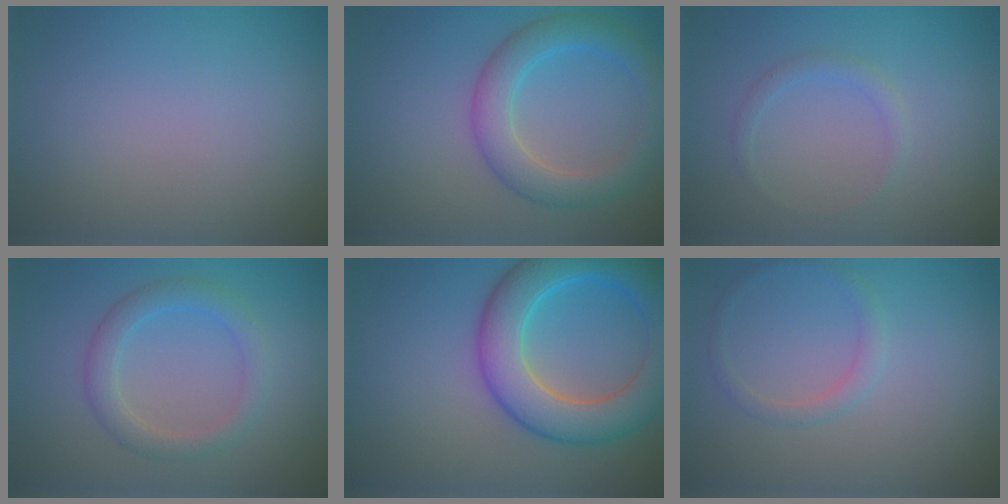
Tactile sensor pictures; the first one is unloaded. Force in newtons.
{"total": 4.5, "press": 4.5, "slide": 0.1}
{"total": 1.1, "press": 1.1, "slide": 0.1}
{"total": 2.9, "press": 2.9, "slide": 0.3}
{"total": 8.1, "press": 8.1, "slide": 0.4}
{"total": 1.3, "press": 1.3, "slide": 0.1}